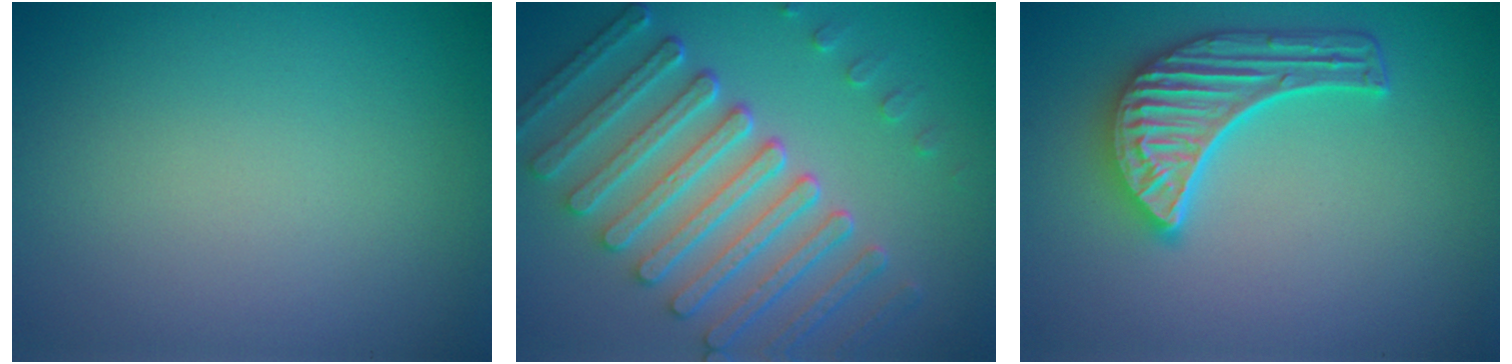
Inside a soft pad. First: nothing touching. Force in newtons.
{"total": 8.3, "press": 6.3, "slide": 5.4}
{"total": 5.5, "press": 4.5, "slide": 3.2}